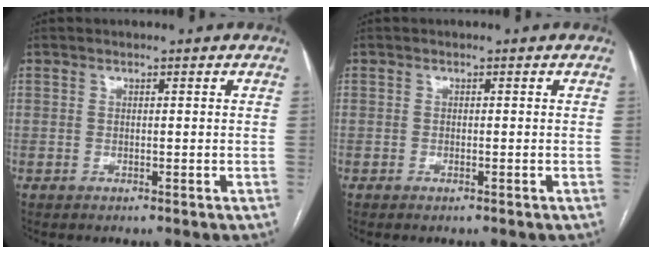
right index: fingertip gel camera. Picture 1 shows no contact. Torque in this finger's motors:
{"motor_torque": [0.28, -0.04, 0.08, 0.00]}